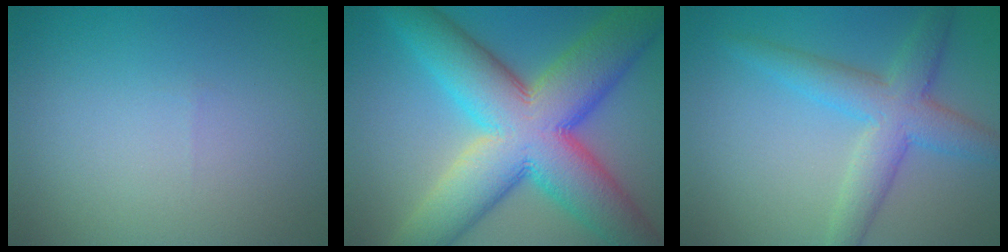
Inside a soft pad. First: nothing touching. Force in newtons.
{"total": 14.6, "press": 14.6, "slide": 0.3}
{"total": 4.9, "press": 4.9, "slide": 0.1}